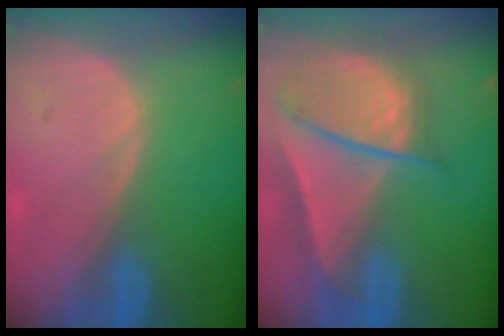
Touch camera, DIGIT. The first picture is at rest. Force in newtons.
{"total": 9.4, "press": 8.0, "slide": 4.8}